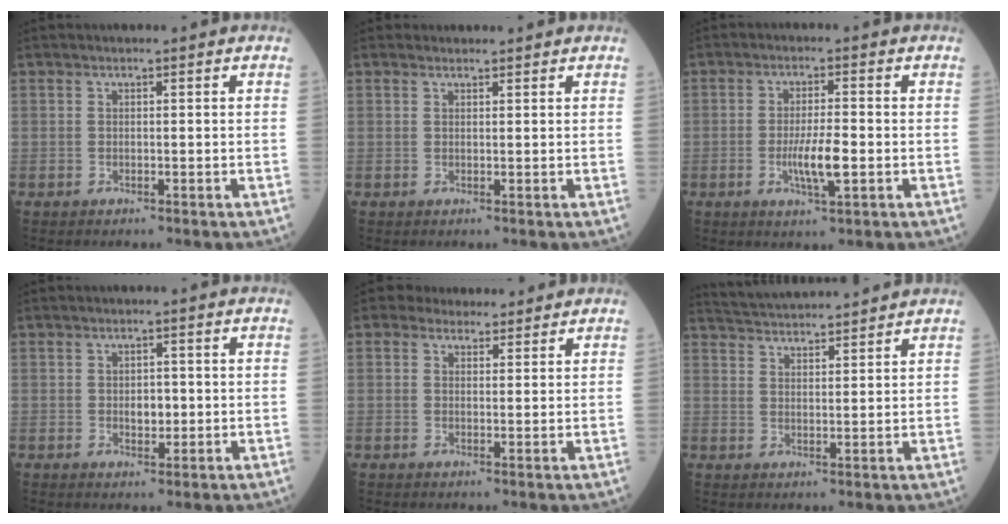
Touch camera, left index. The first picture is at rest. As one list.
[{"total": 1.5, "force": [1.4, 0.5, 0.0], "torque": [0.001, 0.009, 0.020]}, {"total": 5.1, "force": [-1.3, 0.6, 4.9], "torque": [-0.091, -0.009, -0.022]}, {"total": 2.0, "force": [-0.1, 1.3, 1.6], "torque": [-0.019, -0.003, 0.001]}, {"total": 5.3, "force": [4.7, 2.3, 0.7], "torque": [0.005, 0.011, 0.060]}, {"total": 11.6, "force": [11.2, 0.6, 3.0], "torque": [-0.057, 0.024, 0.171]}]